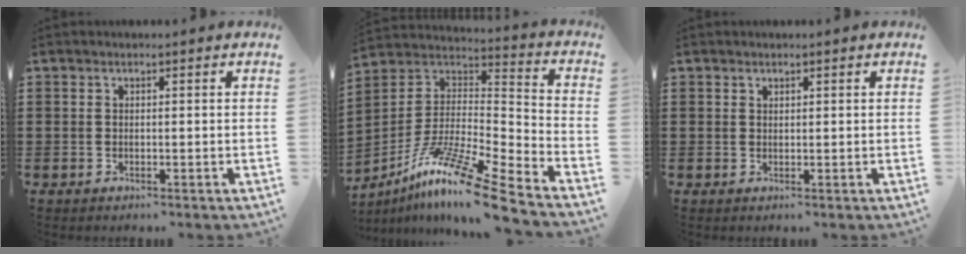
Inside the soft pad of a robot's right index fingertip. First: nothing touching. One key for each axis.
{"total": 13.8, "fx": -10.4, "fy": 0.1, "fz": 9.0, "tx": -0.168, "ty": 0.011, "tz": -0.199}
{"total": 0.7, "fx": 0.6, "fy": 0.4, "fz": 0.0, "tx": -0.002, "ty": 0.002, "tz": 0.012}